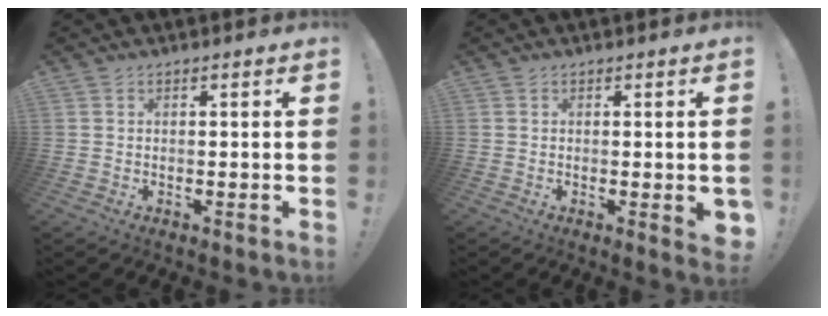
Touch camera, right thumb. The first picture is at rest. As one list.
[{"total": 2.6, "force": [0.0, 0.5, 2.6], "torque": [-0.028, -0.006, 0.002]}]